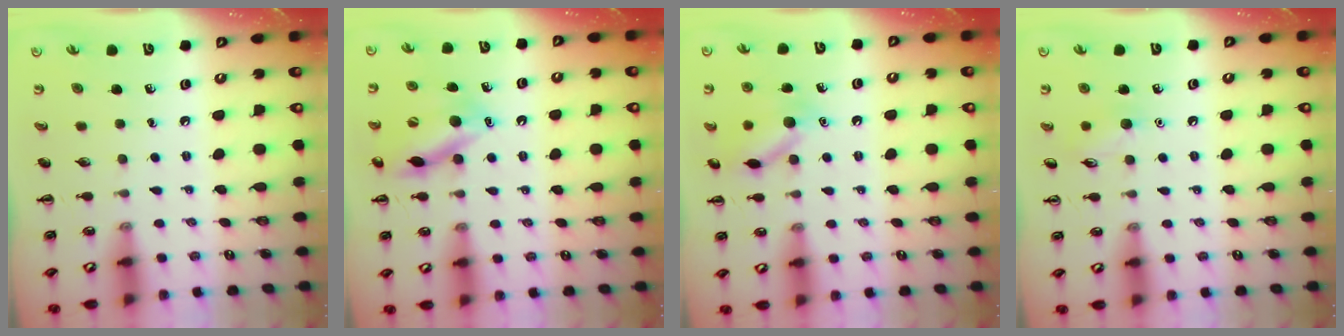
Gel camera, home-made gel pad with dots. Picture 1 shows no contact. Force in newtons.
{"total": 14.8, "press": 14.6, "slide": 2.5}
{"total": 11.4, "press": 11.4, "slide": 0.5}
{"total": 6.5, "press": 6.3, "slide": 1.6}